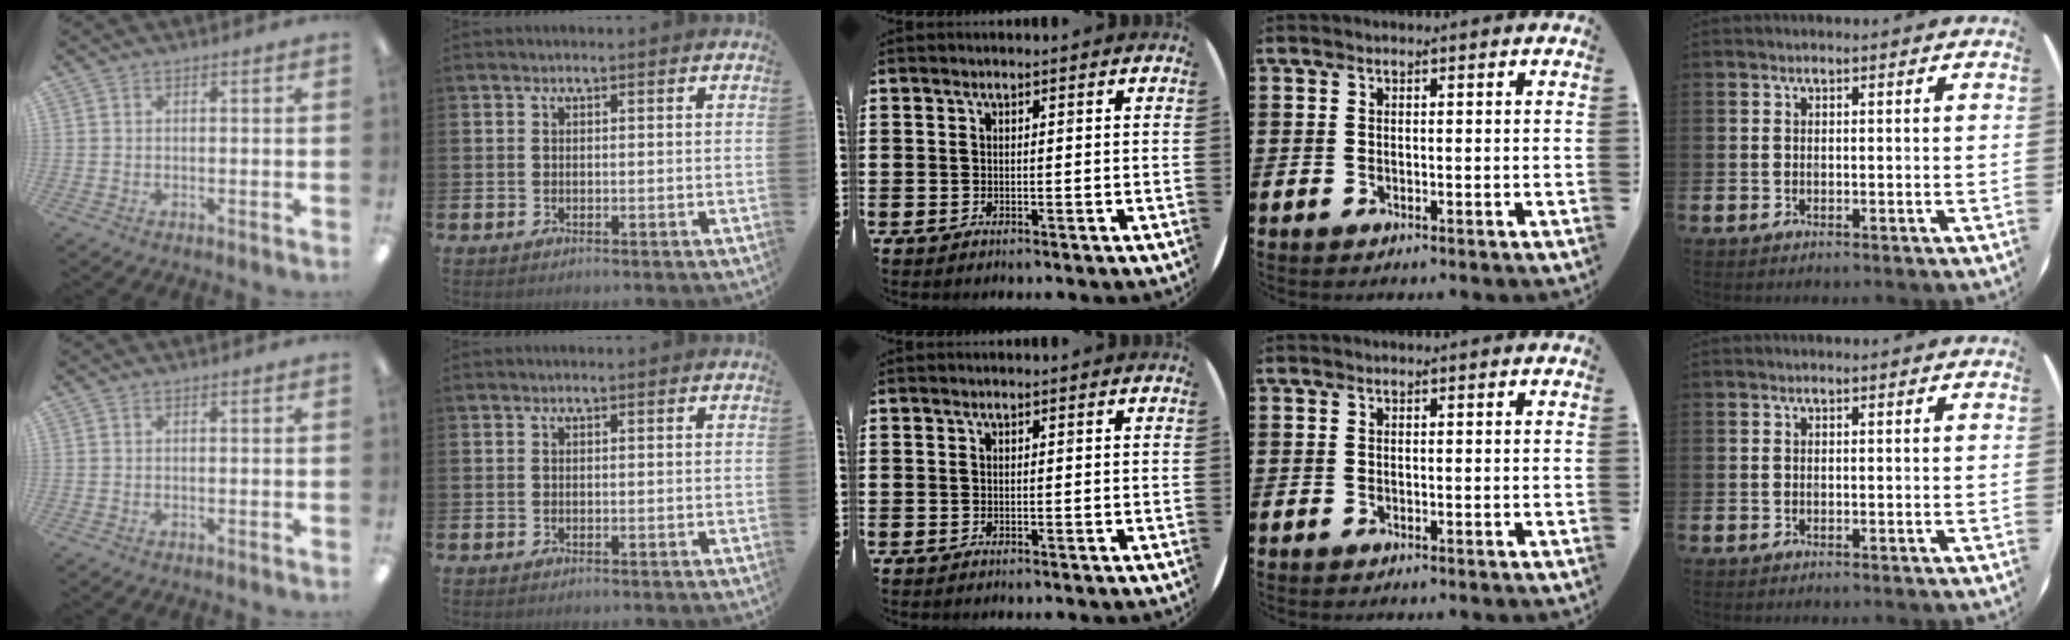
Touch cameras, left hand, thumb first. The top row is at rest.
{}